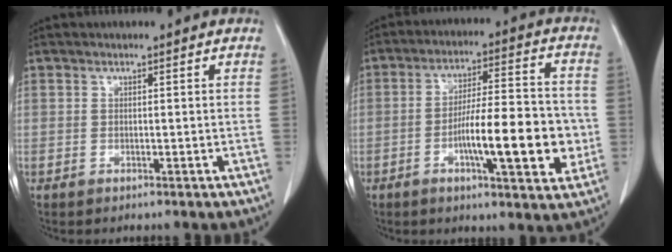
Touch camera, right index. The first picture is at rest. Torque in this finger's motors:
{"motor_torque": [1.29, -0.85, 0.38, 0.20]}